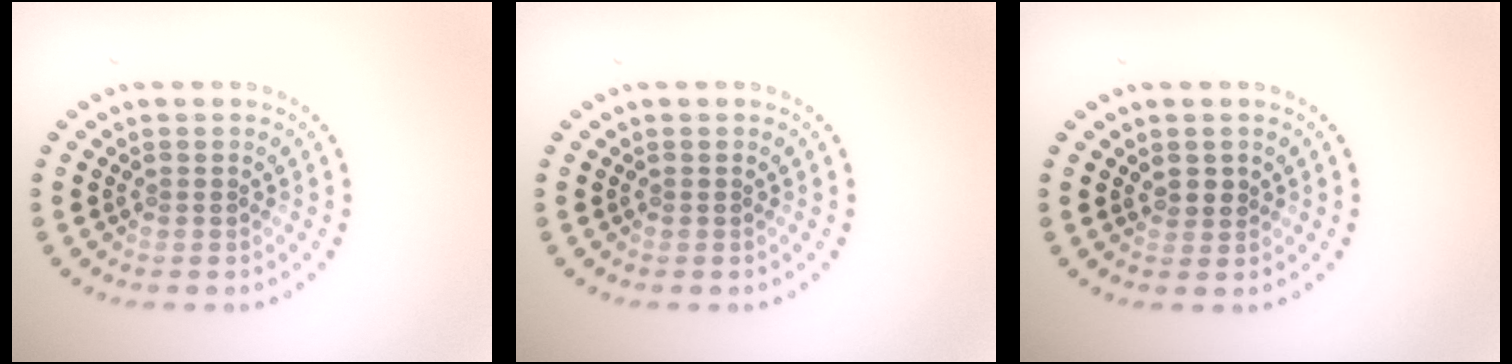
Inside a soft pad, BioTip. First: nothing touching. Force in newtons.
{"total": 0.0}
{"total": 0.8, "press": 0.8, "slide": 0.3}